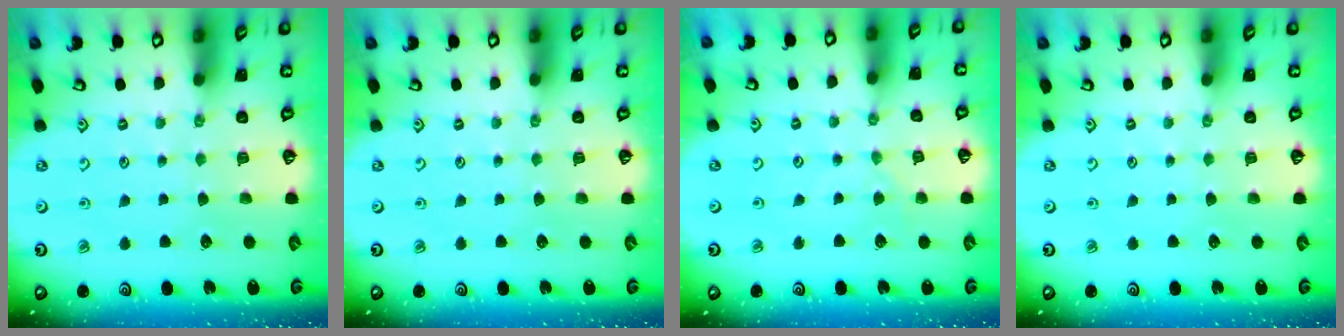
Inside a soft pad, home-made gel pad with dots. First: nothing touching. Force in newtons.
{"total": 0.0}
{"total": 0.0}
{"total": 0.0}